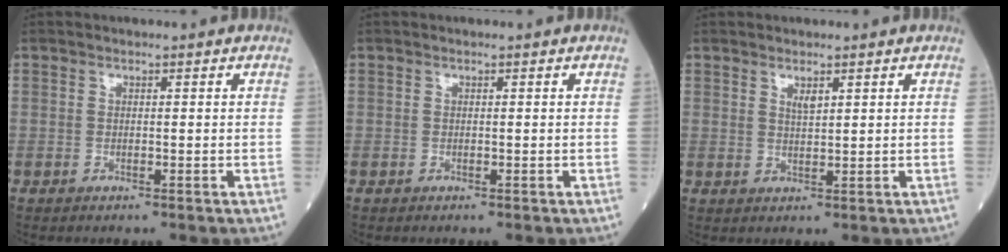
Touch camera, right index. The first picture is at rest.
{"total": 0.0}
{"total": 1.7, "force": [1.1, 0.2, 1.3], "torque": [-0.026, -0.004, 0.023]}